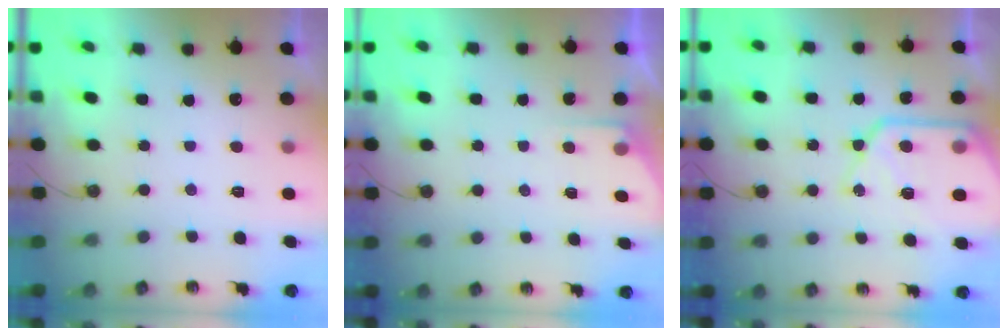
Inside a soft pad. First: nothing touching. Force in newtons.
{"total": 4.4, "press": 4.4, "slide": 0.4}
{"total": 17.2, "press": 17.1, "slide": 2.0}